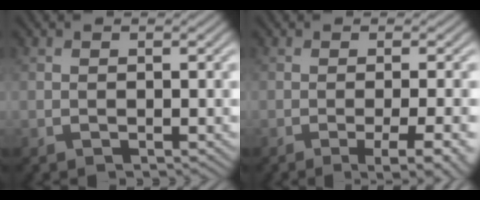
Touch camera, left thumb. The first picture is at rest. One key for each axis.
{"total": 5.9, "fx": -2.3, "fy": 1.1, "fz": 5.3, "tx": -0.071, "ty": 0.003, "tz": -0.027}